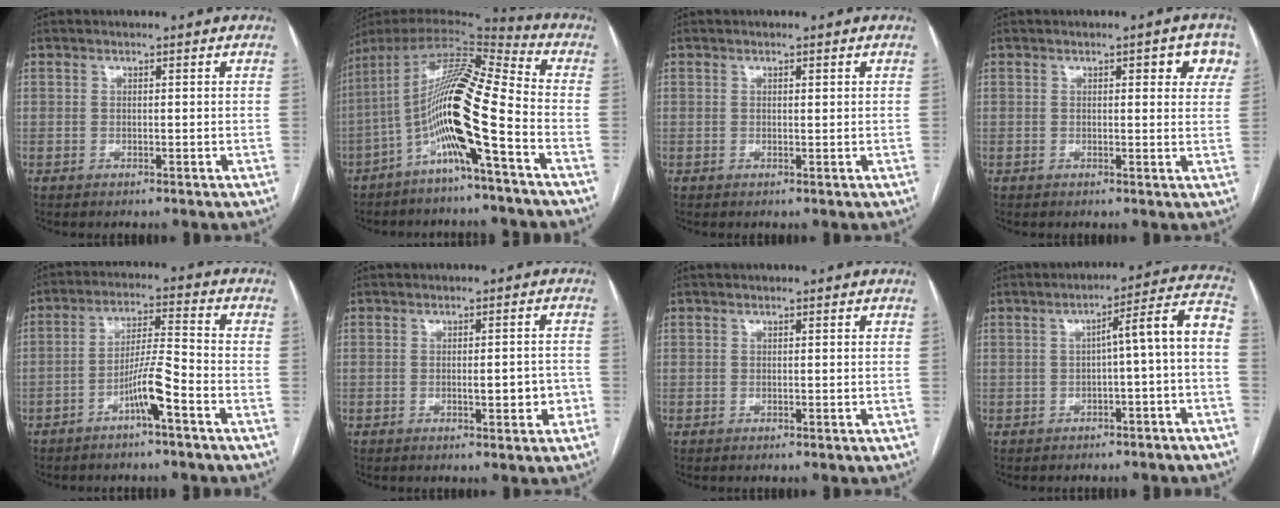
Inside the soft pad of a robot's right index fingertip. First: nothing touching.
{"total": 15.2, "force": [-5.6, 0.4, 14.1], "torque": [-0.266, 0.016, -0.108]}
{"total": 0.5, "force": [0.2, 0.1, 0.5], "torque": [-0.008, -0.002, 0.003]}
{"total": 4.9, "force": [2.2, 1.7, 4.0], "torque": [-0.032, 0.009, 0.020]}
{"total": 6.9, "force": [-3.7, -0.1, 5.8], "torque": [-0.110, 0.011, -0.065]}
{"total": 3.8, "force": [-1.1, 1.0, 3.5], "torque": [-0.048, 0.006, -0.010]}
{"total": 0.0}
{"total": 8.6, "force": [-1.6, 0.3, 8.5], "torque": [-0.106, 0.037, -0.024]}